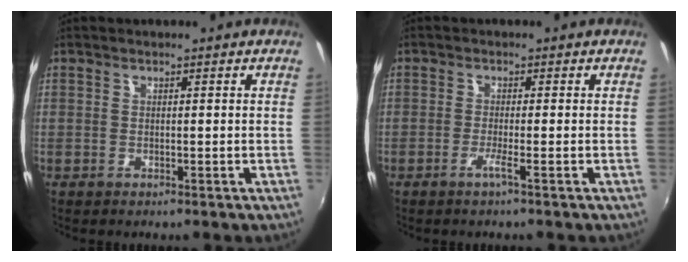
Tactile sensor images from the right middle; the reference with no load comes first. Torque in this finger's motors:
{"motor_torque": [0.99, -0.78, 0.14, 0.07]}